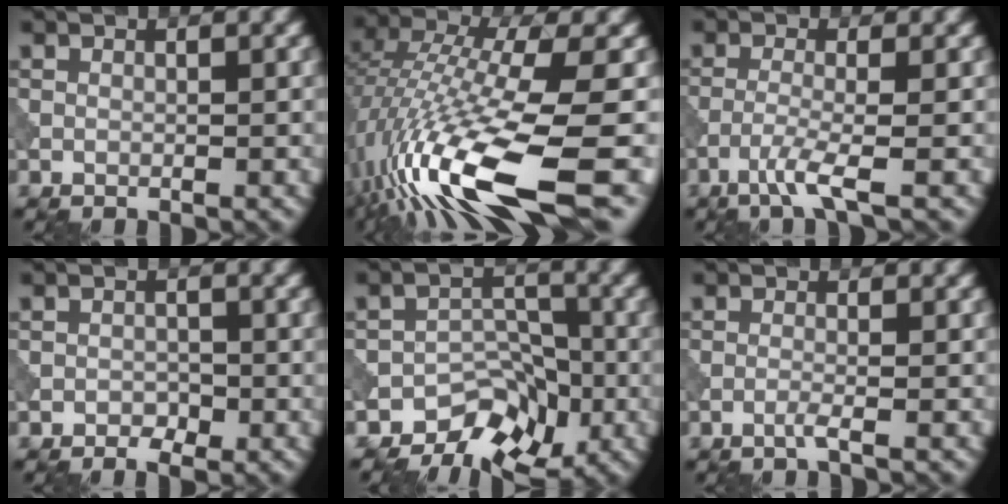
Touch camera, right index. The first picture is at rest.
{"total": 15.4, "force": [-5.6, 4.0, 13.8], "torque": [-0.284, -0.009, -0.089]}
{"total": 3.2, "force": [-1.8, 0.2, 2.6], "torque": [-0.050, 0.001, -0.051]}
{"total": 1.3, "force": [-0.7, 0.8, 0.6], "torque": [-0.007, 0.002, -0.015]}
{"total": 5.2, "force": [-3.7, 3.2, 1.8], "torque": [-0.005, 0.004, -0.065]}
{"total": 1.3, "force": [-0.6, 0.2, 1.1], "torque": [-0.017, 0.003, -0.020]}